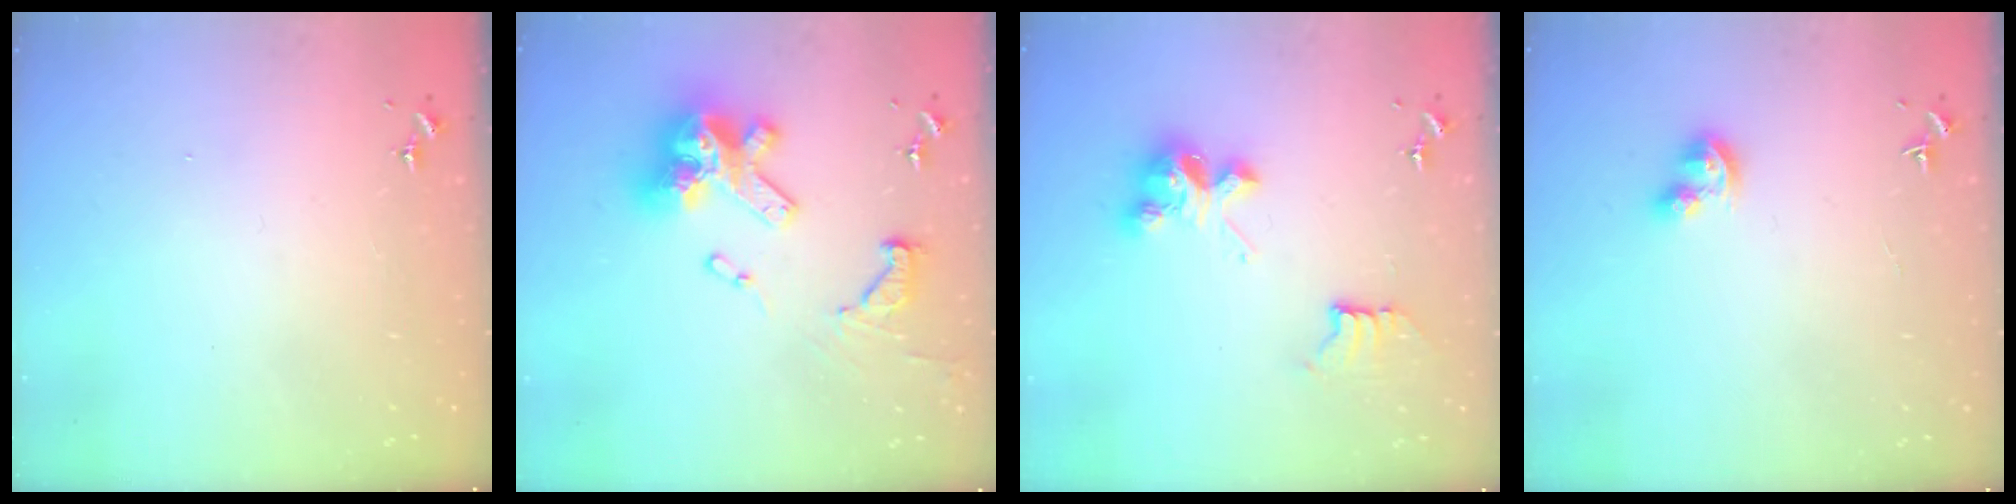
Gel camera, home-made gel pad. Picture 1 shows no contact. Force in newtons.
{"total": 20.9, "press": 20.8, "slide": 1.9}
{"total": 9.4, "press": 9.4, "slide": 0.7}
{"total": 6.6, "press": 6.6, "slide": 0.7}